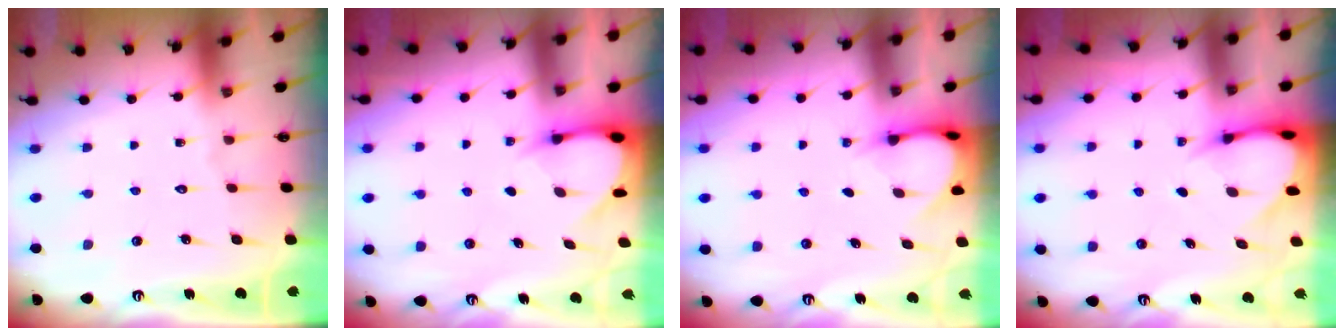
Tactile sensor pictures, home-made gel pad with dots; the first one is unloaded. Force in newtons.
{"total": 3.6, "press": 3.6, "slide": 0.2}
{"total": 3.8, "press": 3.8, "slide": 0.3}
{"total": 3.9, "press": 3.9, "slide": 0.3}